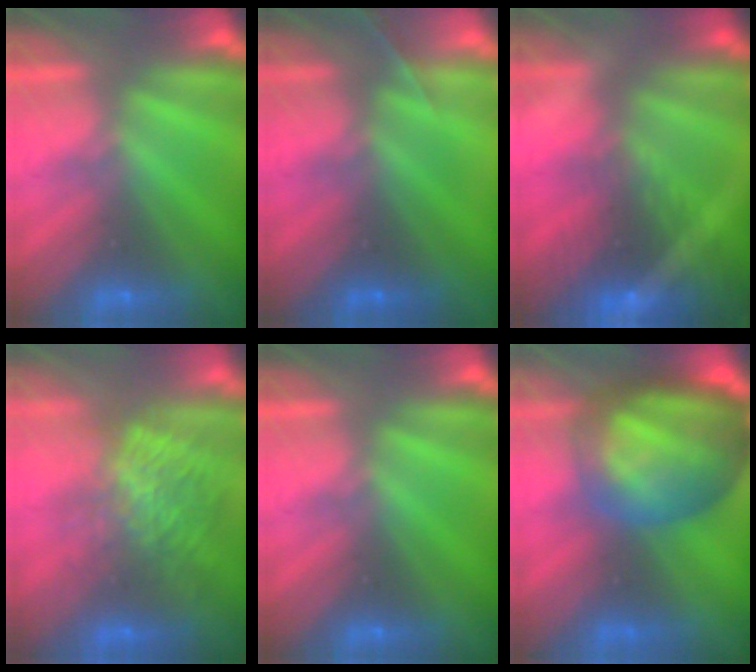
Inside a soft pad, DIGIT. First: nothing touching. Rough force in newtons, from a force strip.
{"total": 1.4}
{"total": 6.8}
{"total": 6.9}
{"total": 0.0}
{"total": 5.7}